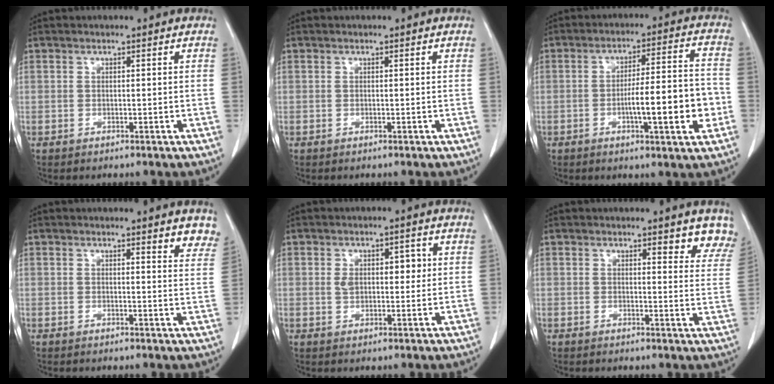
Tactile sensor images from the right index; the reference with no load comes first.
{"total": 0.0}
{"total": 11.5, "force": [-3.1, 1.3, 11.0], "torque": [-0.172, 0.011, -0.045]}
{"total": 4.7, "force": [4.1, 1.0, 2.1], "torque": [-0.012, -0.017, 0.031]}
{"total": 4.6, "force": [0.8, 2.5, 3.7], "torque": [-0.065, 0.015, 0.020]}
{"total": 6.1, "force": [5.3, 1.5, 2.6], "torque": [-0.013, -0.018, 0.042]}